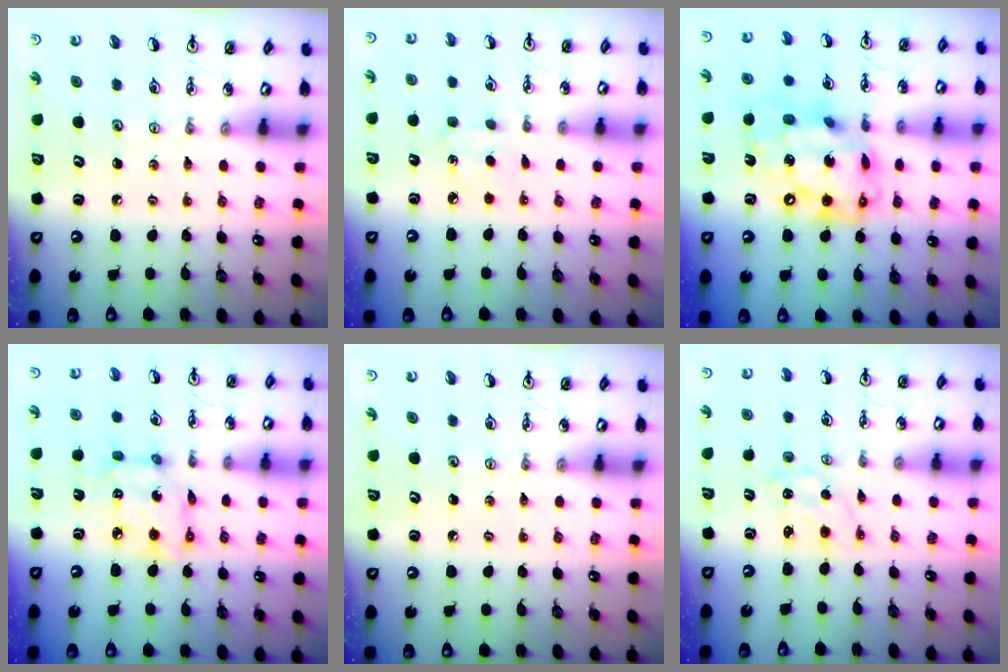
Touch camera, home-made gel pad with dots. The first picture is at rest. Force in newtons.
{"total": 4.1, "press": 4.0, "slide": 0.6}
{"total": 18.7, "press": 18.6, "slide": 1.9}
{"total": 9.1, "press": 9.1, "slide": 0.5}
{"total": 0.0}
{"total": 0.6, "press": 0.4, "slide": 0.4}